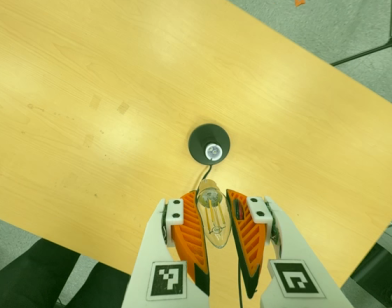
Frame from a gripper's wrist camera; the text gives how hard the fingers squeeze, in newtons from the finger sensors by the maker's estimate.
{"total": 22.9, "left": 25.2, "right": 20.5}